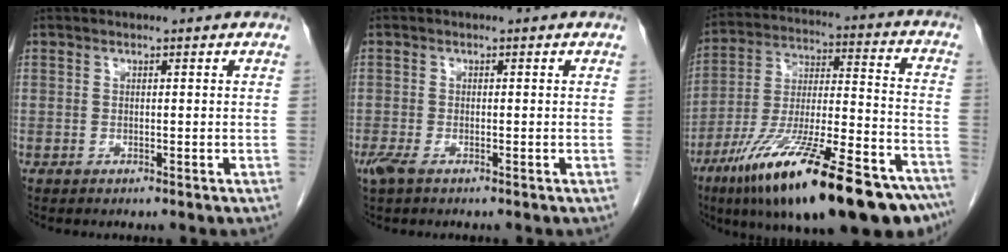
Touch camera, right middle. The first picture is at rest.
{"total": 2.2, "force": [-1.3, 0.8, 1.6], "torque": [-0.042, -0.006, -0.025]}
{"total": 30.4, "force": [-20.5, 5.3, 21.8], "torque": [-0.294, -0.009, -0.327]}